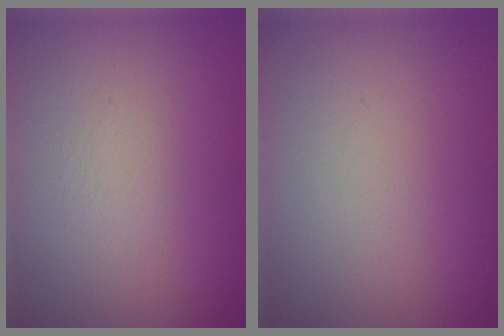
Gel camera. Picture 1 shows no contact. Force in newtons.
{"total": 0.0}